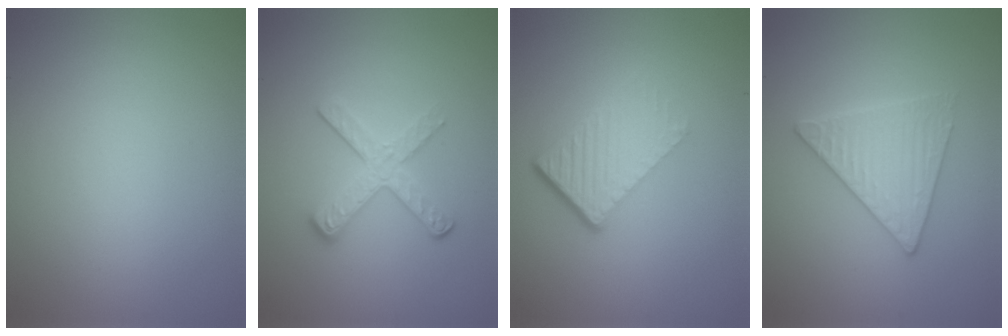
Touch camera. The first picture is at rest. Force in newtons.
{"total": 3.5, "press": 2.5, "slide": 2.4}
{"total": 4.6, "press": 2.9, "slide": 3.6}
{"total": 3.5, "press": 3.4, "slide": 0.3}